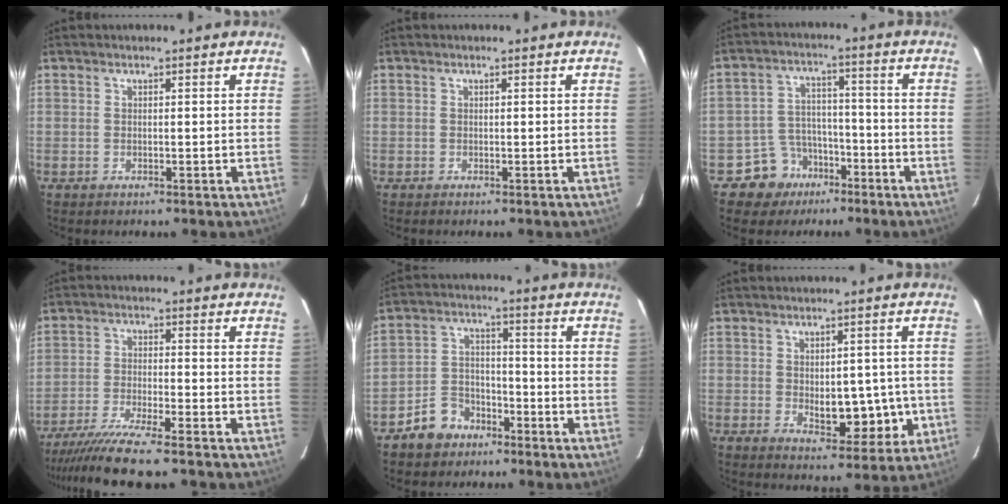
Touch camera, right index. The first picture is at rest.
{"total": 0.0}
{"total": 7.3, "force": [-4.2, 5.9, 0.8], "torque": [-0.008, 0.015, -0.063]}
{"total": 11.4, "force": [-9.6, -0.5, 6.0], "torque": [-0.095, -0.031, -0.159]}
{"total": 7.2, "force": [-4.9, 4.9, 1.9], "torque": [-0.043, 0.015, -0.086]}
{"total": 8.0, "force": [-1.0, 4.5, 6.6], "torque": [-0.073, 0.005, 0.001]}